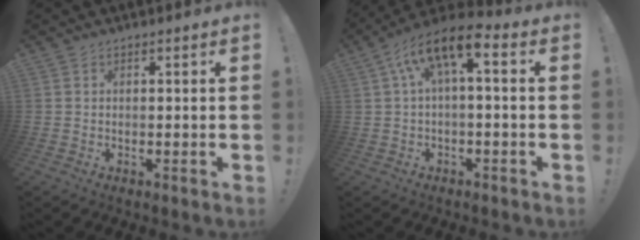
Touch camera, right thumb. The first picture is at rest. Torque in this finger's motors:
{"motor_torque": [0.53, 0.69, 0.14, 0.14, 0.11]}